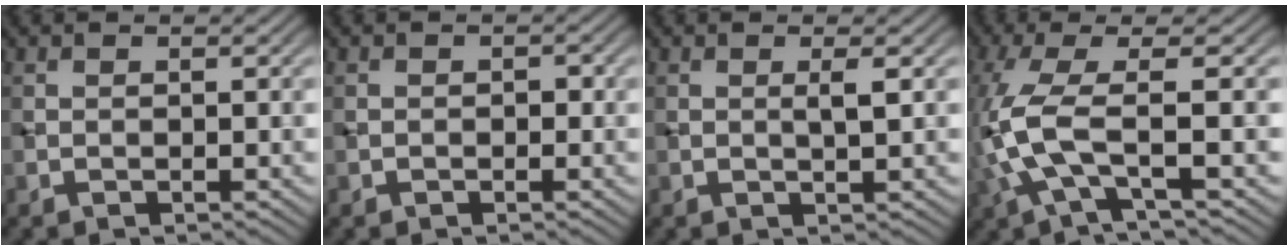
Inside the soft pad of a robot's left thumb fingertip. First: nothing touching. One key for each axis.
{"total": 0.8, "fx": -0.2, "fy": 0.7, "fz": 0.5, "tx": -0.004, "ty": -0.004, "tz": -0.006}
{"total": 1.3, "fx": 0.4, "fy": 0.0, "fz": 1.3, "tx": -0.027, "ty": 0.001, "tz": 0.004}
{"total": 7.7, "fx": -1.1, "fy": 1.8, "fz": 7.4, "tx": -0.180, "ty": 0.006, "tz": -0.031}